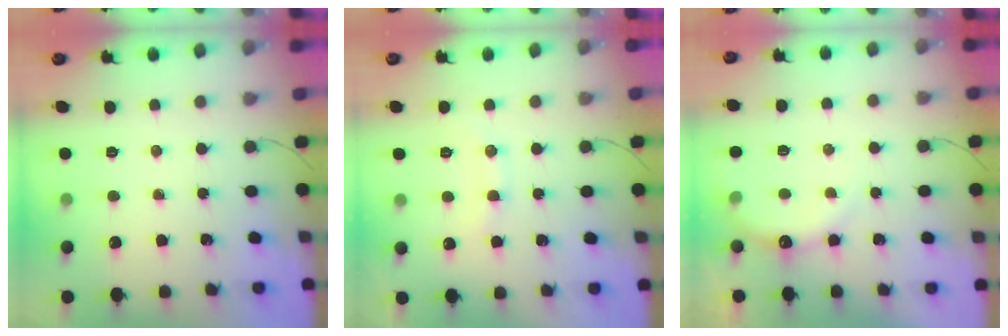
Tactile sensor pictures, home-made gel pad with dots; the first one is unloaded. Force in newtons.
{"total": 8.0, "press": 7.9, "slide": 0.9}
{"total": 8.4, "press": 8.3, "slide": 0.9}